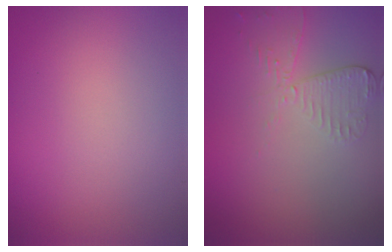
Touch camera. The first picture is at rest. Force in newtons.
{"total": 2.6, "press": 2.3, "slide": 1.2}